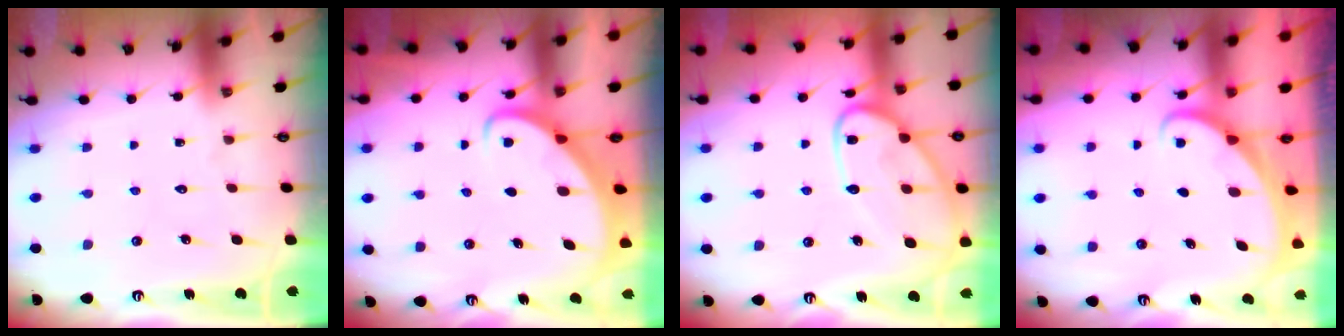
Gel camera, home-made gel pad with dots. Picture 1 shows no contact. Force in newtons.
{"total": 2.5, "press": 2.5, "slide": 0.3}
{"total": 15.6, "press": 15.5, "slide": 1.5}
{"total": 1.6, "press": 1.6, "slide": 0.1}